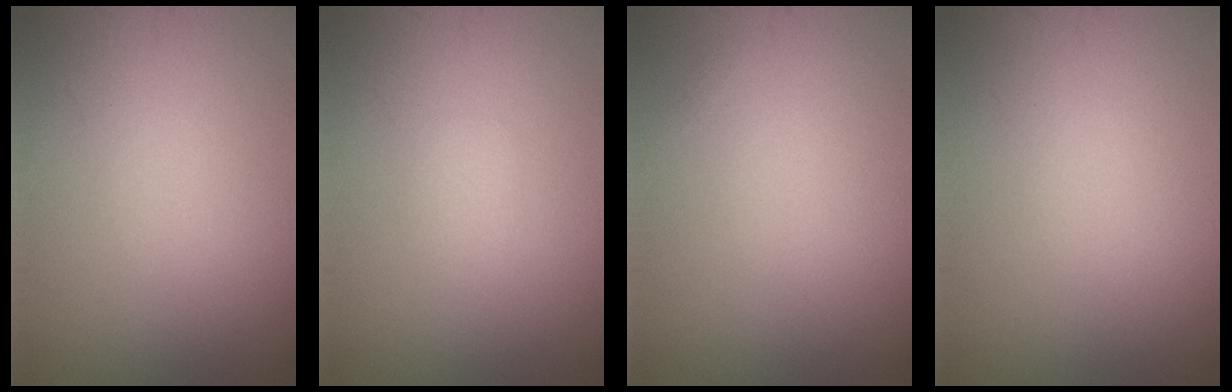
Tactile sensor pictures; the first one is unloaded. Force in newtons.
{"total": 0.8, "press": 0.8, "slide": 0.1}
{"total": 0.0}
{"total": 0.0}